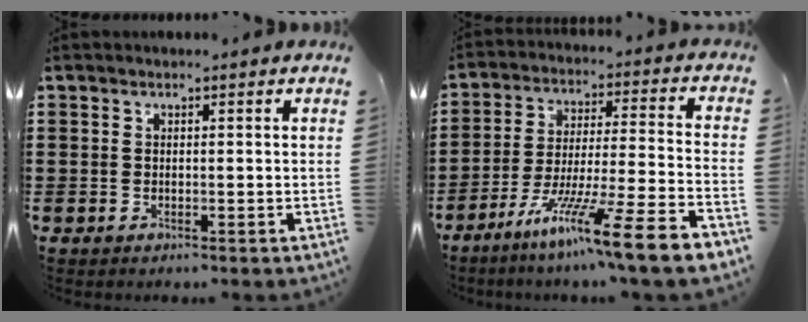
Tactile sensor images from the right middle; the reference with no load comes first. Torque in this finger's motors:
{"motor_torque": [2.13, -0.01, 0.64, 0.21]}